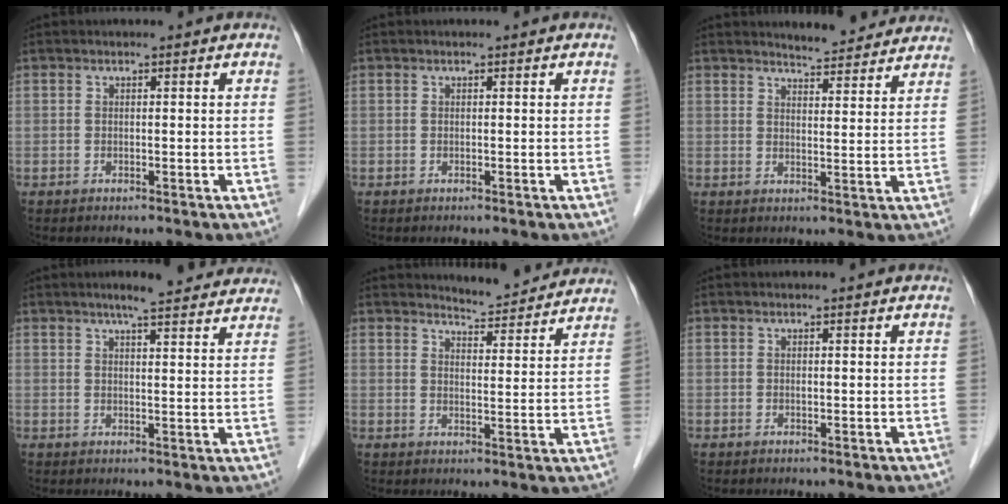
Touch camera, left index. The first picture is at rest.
{"total": 0.0}
{"total": 7.5, "force": [7.2, 1.1, 1.8], "torque": [-0.028, -0.001, 0.085]}
{"total": 10.5, "force": [9.0, 1.3, 5.3], "torque": [-0.064, 0.016, 0.100]}
{"total": 7.0, "force": [7.0, 0.5, 0.8], "torque": [-0.020, -0.004, 0.088]}
{"total": 0.0}